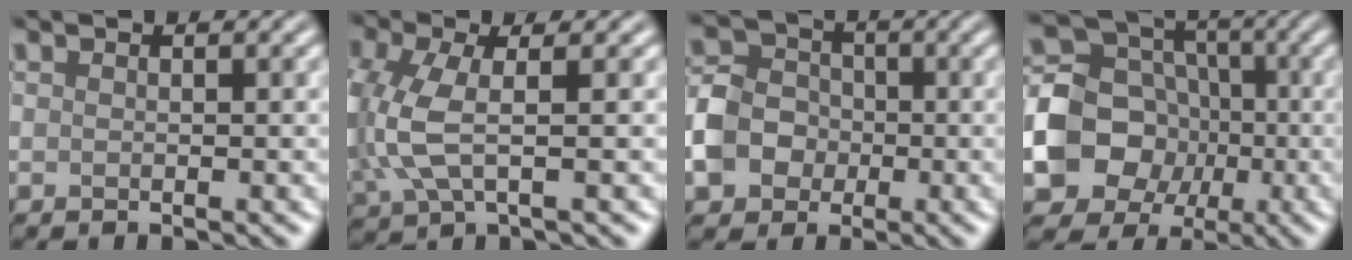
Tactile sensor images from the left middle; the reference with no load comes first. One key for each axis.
{"total": 5.6, "fx": -0.1, "fy": 2.7, "fz": 4.9, "tx": -0.137, "ty": -0.001, "tz": -0.004}
{"total": 5.5, "fx": -1.5, "fy": 4.6, "fz": 2.5, "tx": -0.045, "ty": 0.002, "tz": -0.035}
{"total": 10.2, "fx": -2.4, "fy": 8.8, "fz": 4.6, "tx": -0.063, "ty": -0.009, "tz": -0.066}